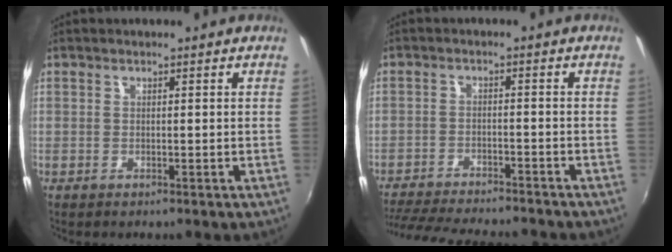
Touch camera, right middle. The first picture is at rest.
{"total": 16.2, "force": [-14.3, 2.8, 6.9], "torque": [-0.146, -0.024, -0.216]}